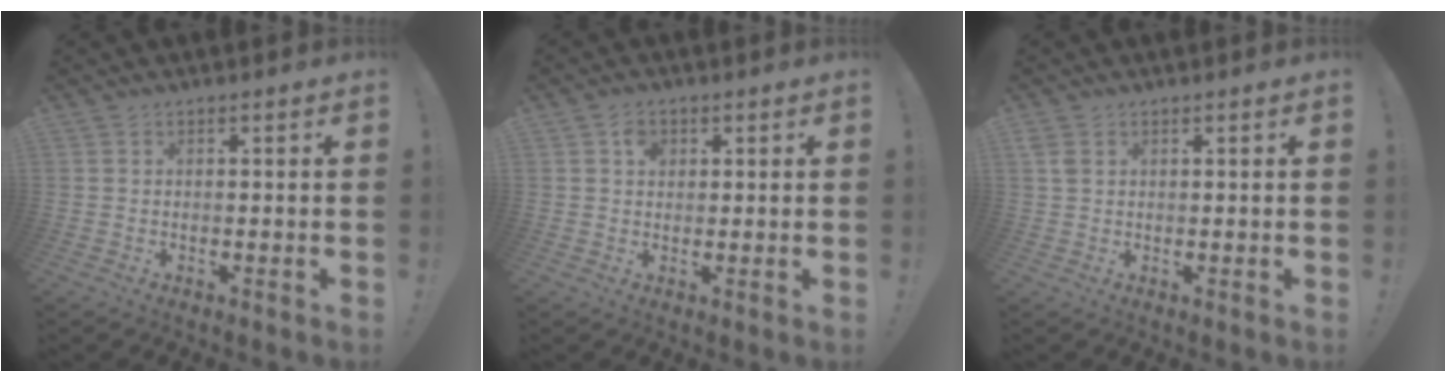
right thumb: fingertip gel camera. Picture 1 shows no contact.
{"total": 3.2, "force": [1.0, 2.6, 1.7], "torque": [-0.012, -0.004, 0.013]}
{"total": 2.0, "force": [0.9, 1.4, 1.2], "torque": [-0.020, 0.000, 0.015]}